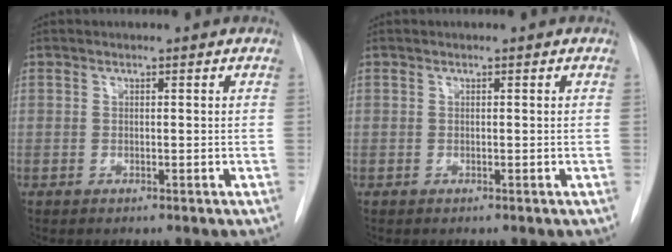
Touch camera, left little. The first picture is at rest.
{"total": 0.0}